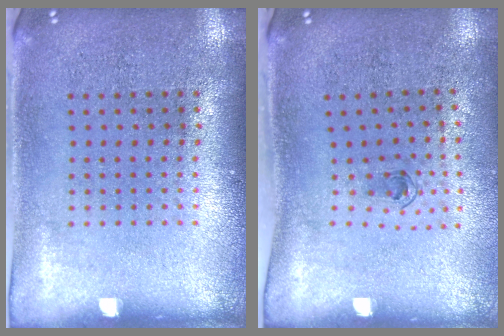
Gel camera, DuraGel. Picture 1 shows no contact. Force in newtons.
{"total": 0.7, "press": 0.4, "slide": 0.6}